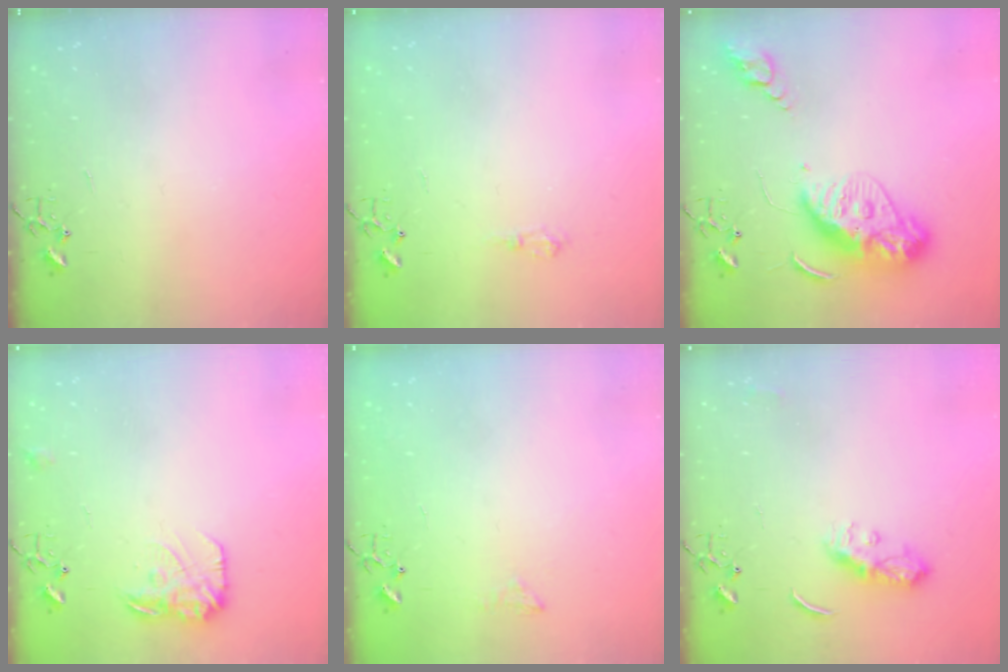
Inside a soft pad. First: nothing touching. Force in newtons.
{"total": 5.8, "press": 5.8, "slide": 0.7}
{"total": 12.9, "press": 12.9, "slide": 1.2}
{"total": 11.7, "press": 11.7, "slide": 0.4}
{"total": 5.9, "press": 5.9, "slide": 0.8}
{"total": 8.4, "press": 8.4, "slide": 0.2}